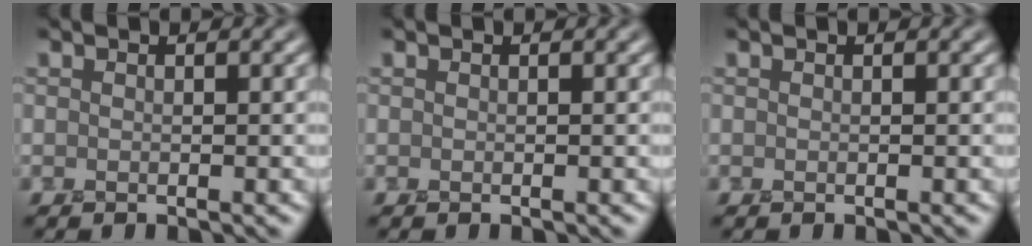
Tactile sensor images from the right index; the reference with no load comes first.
{"total": 0.0}
{"total": 0.0}